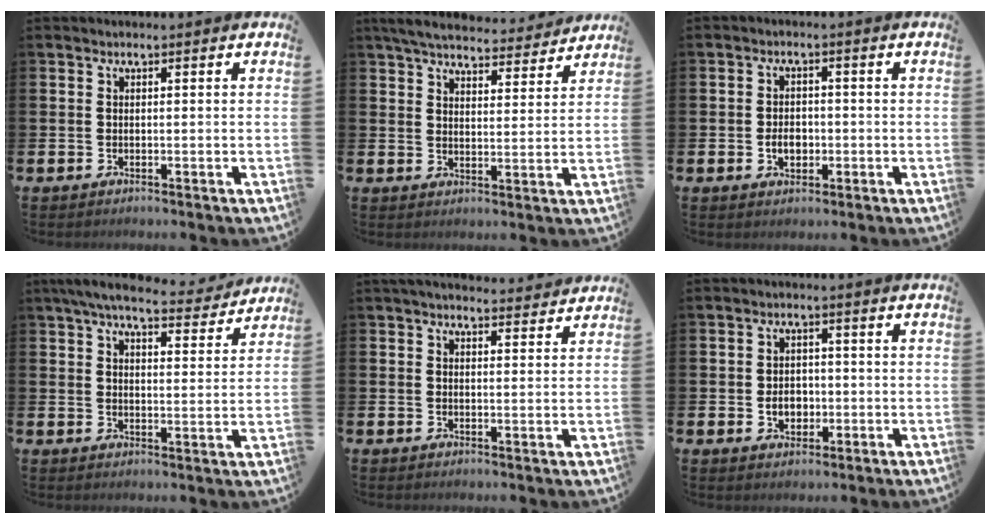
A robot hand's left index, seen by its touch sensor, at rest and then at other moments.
{"total": 6.0, "force": [5.7, 1.3, 1.3], "torque": [-0.043, -0.035, 0.099]}
{"total": 3.0, "force": [-0.6, 2.2, 1.9], "torque": [-0.015, -0.006, -0.019]}
{"total": 6.7, "force": [6.1, 1.4, 2.4], "torque": [-0.054, -0.031, 0.106]}
{"total": 3.1, "force": [3.1, 0.4, 0.5], "torque": [-0.002, -0.018, 0.053]}
{"total": 3.3, "force": [-0.6, 2.6, 1.9], "torque": [-0.020, -0.003, -0.020]}